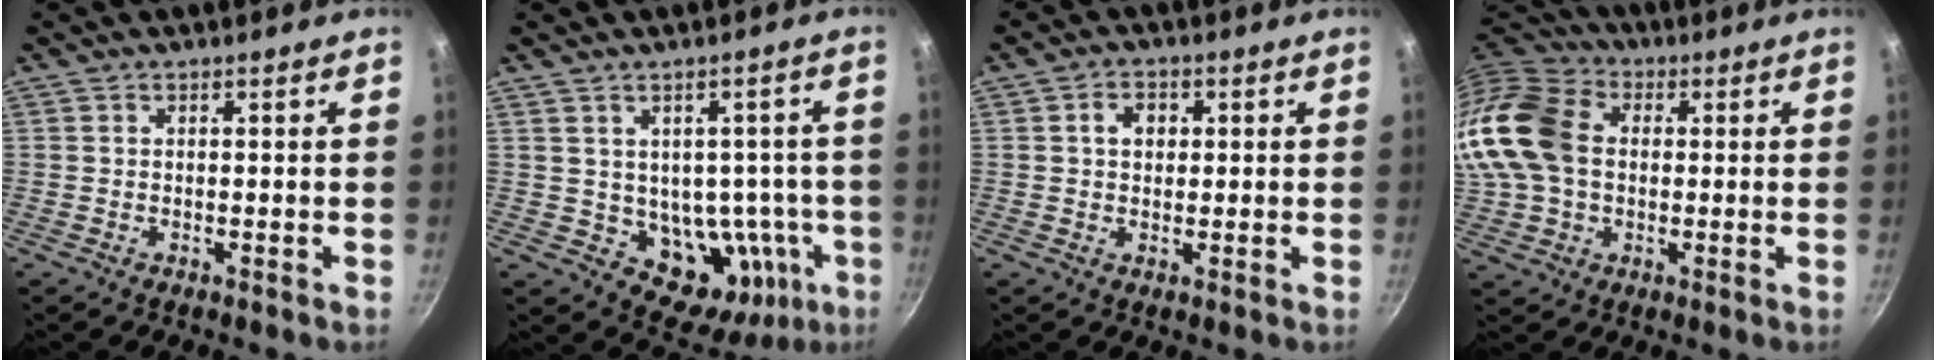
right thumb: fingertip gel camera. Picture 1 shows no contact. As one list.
[{"total": 14.1, "force": [-1.9, 10.7, 9.0], "torque": [-0.075, 0.000, -0.005]}, {"total": 3.8, "force": [0.9, 2.9, 2.2], "torque": [-0.018, 0.007, 0.011]}, {"total": 20.2, "force": [1.4, 15.2, 13.2], "torque": [-0.281, 0.038, 0.018]}]